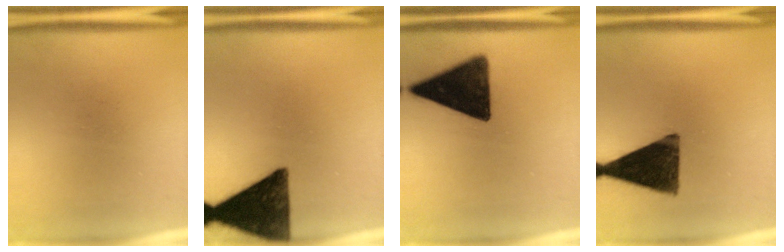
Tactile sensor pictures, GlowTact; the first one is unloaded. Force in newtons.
{"total": 14.1}
{"total": 15.0}
{"total": 14.1}